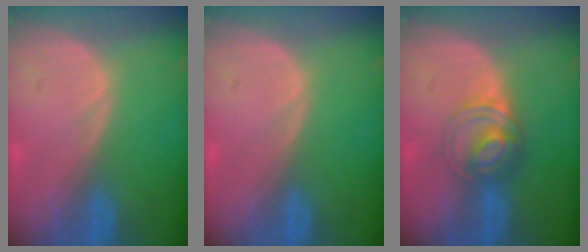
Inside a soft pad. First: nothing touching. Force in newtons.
{"total": 0.0}
{"total": 6.1, "press": 5.4, "slide": 2.8}